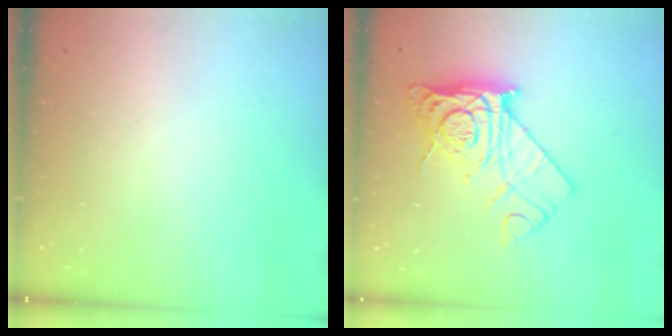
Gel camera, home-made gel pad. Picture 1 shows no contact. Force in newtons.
{"total": 13.4, "press": 13.3, "slide": 1.4}